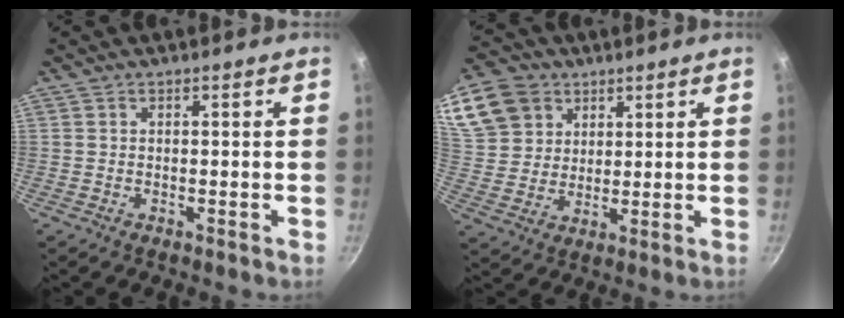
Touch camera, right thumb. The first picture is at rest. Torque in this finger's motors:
{"motor_torque": [-1.29, 1.55, 0.32, -0.13, 0.08]}